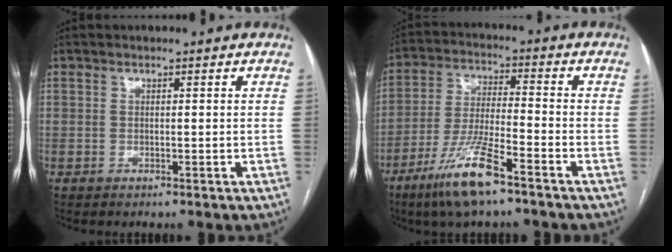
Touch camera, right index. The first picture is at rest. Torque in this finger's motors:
{"motor_torque": [0.35, -0.59, 0.41, 0.09]}